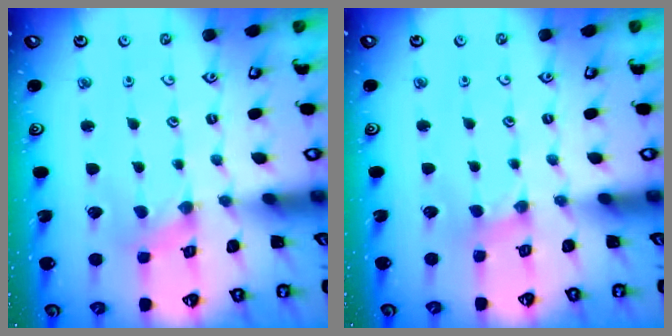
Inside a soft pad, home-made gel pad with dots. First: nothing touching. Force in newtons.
{"total": 1.7, "press": 1.7, "slide": 0.4}